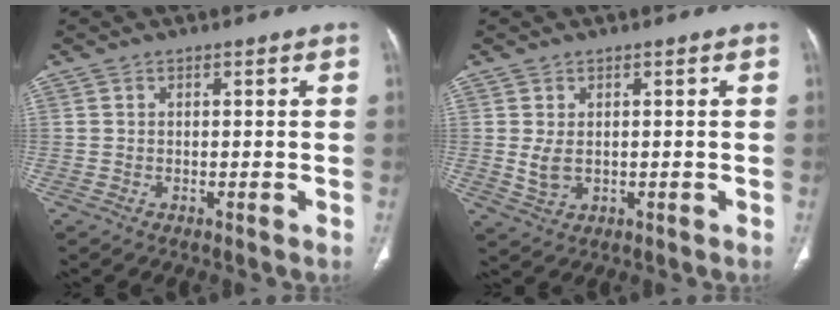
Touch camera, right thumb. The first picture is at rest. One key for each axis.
{"total": 3.2, "fx": 0.3, "fy": 2.2, "fz": 2.3, "tx": -0.044, "ty": -0.006, "tz": 0.013}